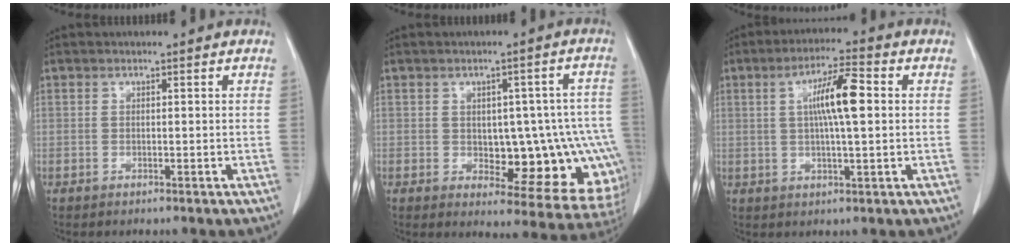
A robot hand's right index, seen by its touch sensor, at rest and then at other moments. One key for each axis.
{"total": 15.2, "fx": -1.9, "fy": 6.6, "fz": 13.6, "tx": -0.110, "ty": 0.026, "tz": -0.002}
{"total": 8.1, "fx": 1.4, "fy": 1.0, "fz": 8.0, "tx": -0.143, "ty": 0.011, "tz": 0.021}